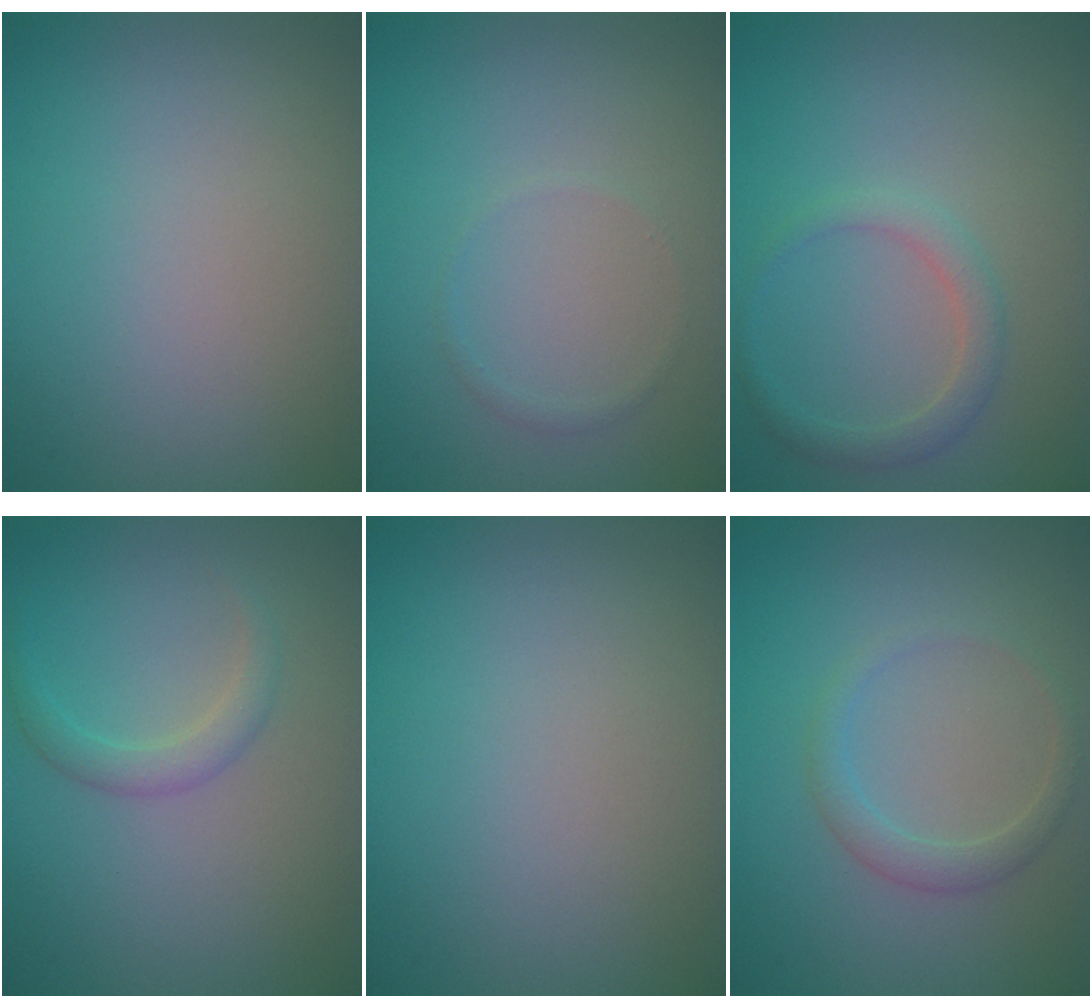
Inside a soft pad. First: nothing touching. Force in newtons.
{"total": 0.6, "press": 0.6, "slide": 0.1}
{"total": 1.9, "press": 1.9, "slide": 0.1}
{"total": 1.7, "press": 1.7, "slide": 0.1}
{"total": 0.0}
{"total": 1.8, "press": 1.8, "slide": 0.0}